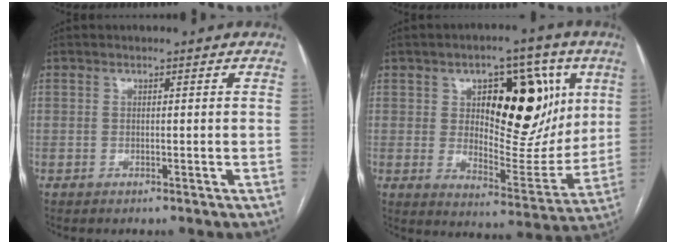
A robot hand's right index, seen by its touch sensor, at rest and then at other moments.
{"total": 18.0, "force": [5.5, 8.4, 14.9], "torque": [-0.203, 0.010, 0.092]}